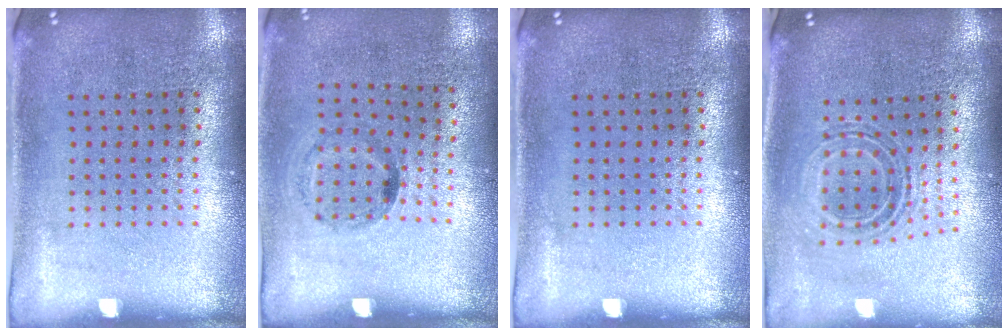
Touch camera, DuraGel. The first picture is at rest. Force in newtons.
{"total": 1.3, "press": 0.7, "slide": 1.1}
{"total": 0.0}
{"total": 0.7, "press": 0.7, "slide": 0.2}